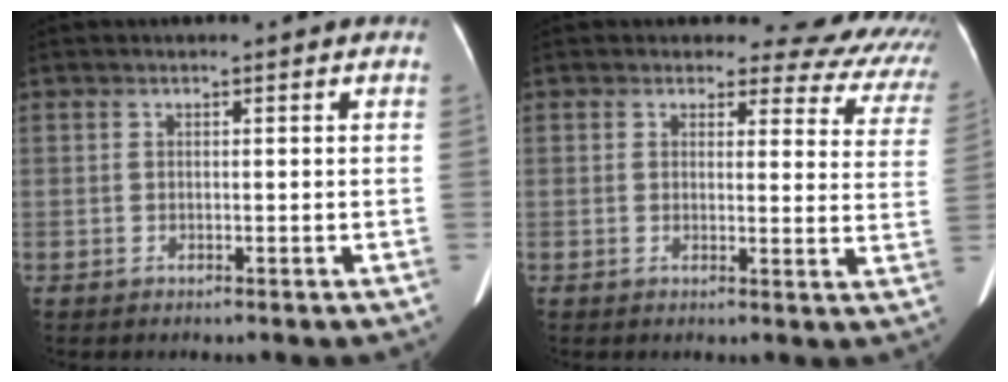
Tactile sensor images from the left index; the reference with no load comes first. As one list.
[{"total": 12.2, "force": [10.5, 5.2, 3.4], "torque": [0.005, -0.036, 0.074]}]